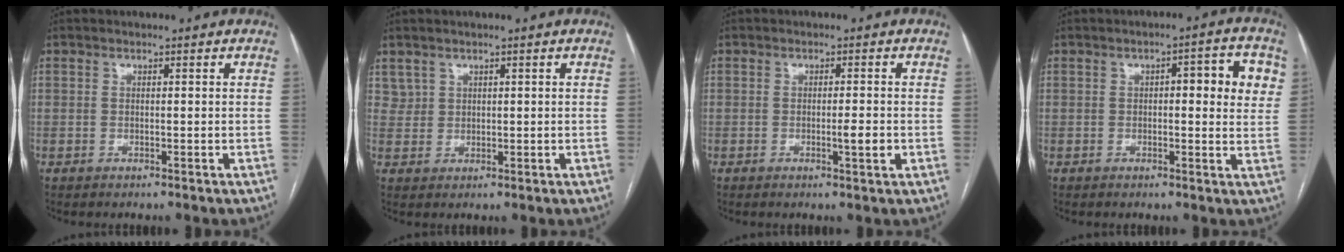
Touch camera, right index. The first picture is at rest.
{"total": 2.1, "force": [1.5, 1.4, 0.0], "torque": [0.008, 0.005, 0.028]}
{"total": 2.5, "force": [-0.6, 0.1, 2.4], "torque": [-0.039, -0.003, -0.008]}
{"total": 7.4, "force": [1.7, 2.1, 6.8], "torque": [-0.076, 0.016, 0.015]}